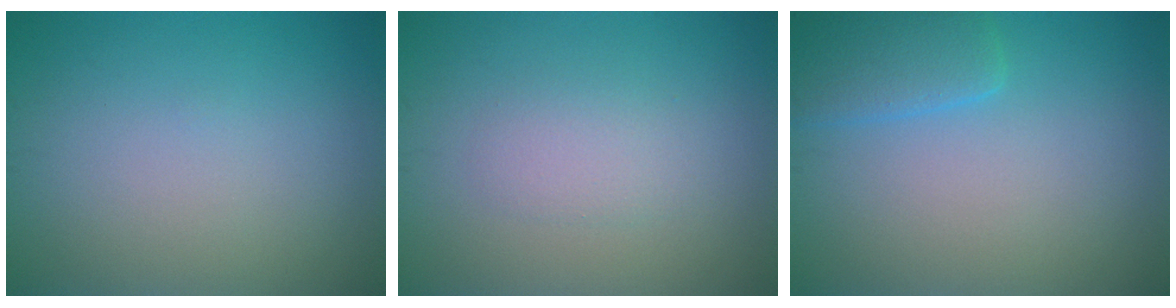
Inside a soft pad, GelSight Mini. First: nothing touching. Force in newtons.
{"total": 1.8, "press": 1.8, "slide": 0.1}
{"total": 3.2, "press": 3.2, "slide": 0.3}